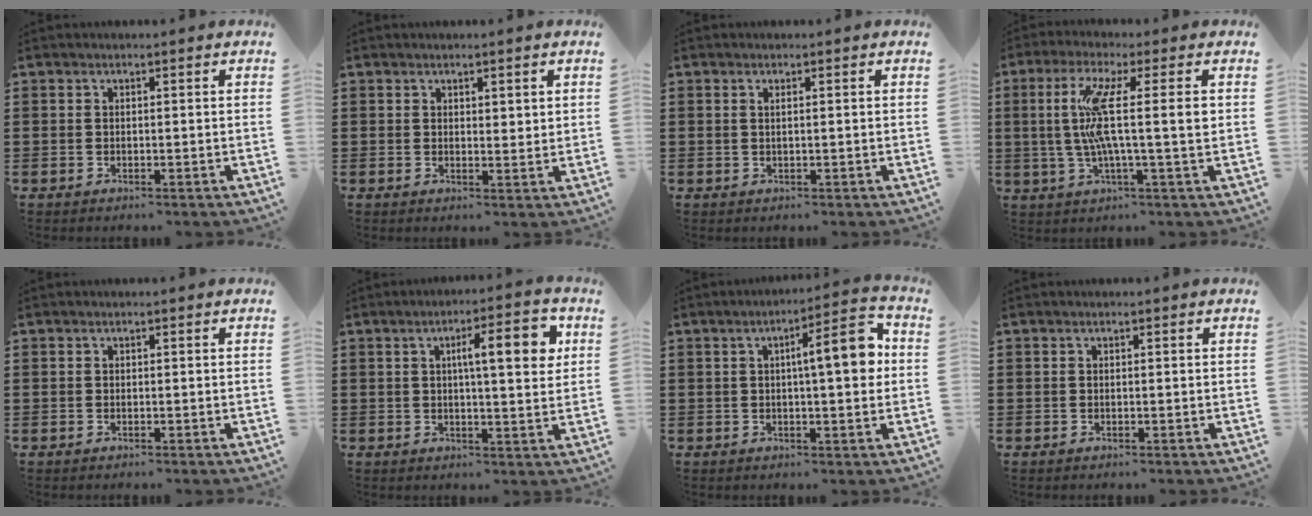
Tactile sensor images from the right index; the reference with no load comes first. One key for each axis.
{"total": 1.5, "fx": 1.2, "fy": 0.7, "fz": 0.4, "tx": -0.001, "ty": 0.001, "tz": 0.022}
{"total": 0.7, "fx": 0.3, "fy": 0.1, "fz": 0.7, "tx": -0.013, "ty": 0.000, "tz": 0.005}
{"total": 10.5, "fx": 1.1, "fy": 0.9, "fz": 10.4, "tx": -0.220, "ty": -0.011, "tz": 0.005}
{"total": 0.0}
{"total": 8.5, "fx": 2.4, "fy": 2.0, "fz": 7.9, "tx": -0.123, "ty": -0.003, "tz": 0.030}
{"total": 8.5, "fx": 1.3, "fy": 1.6, "fz": 8.2, "tx": -0.122, "ty": -0.007, "tz": 0.010}
{"total": 0.0}